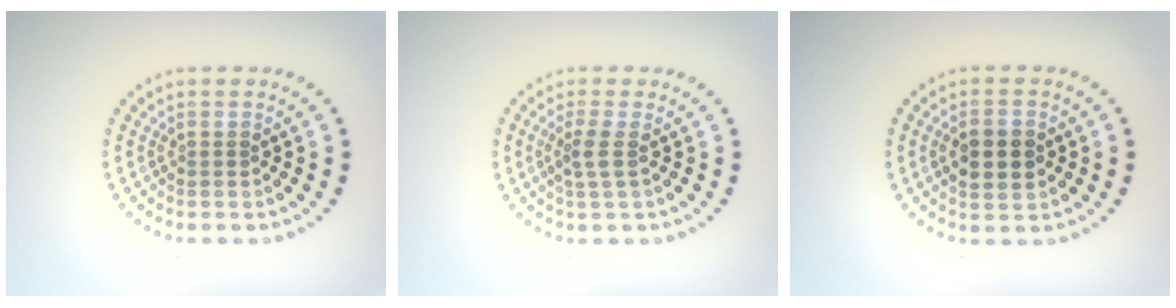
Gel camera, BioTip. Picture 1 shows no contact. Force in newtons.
{"total": 1.7, "press": 1.4, "slide": 1.1}
{"total": 3.1, "press": 3.1, "slide": 0.2}